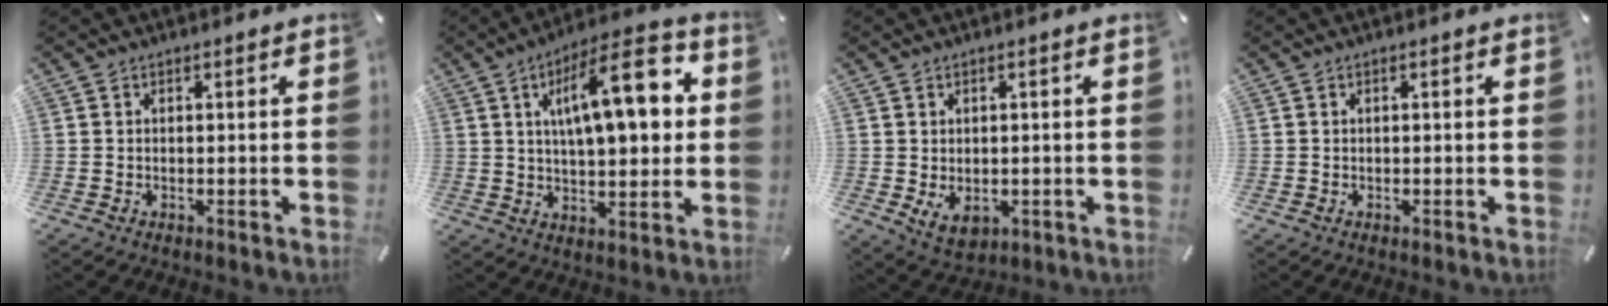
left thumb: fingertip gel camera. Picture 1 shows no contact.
{"total": 17.7, "force": [5.6, 6.9, 15.4], "torque": [-0.240, -0.008, 0.081]}
{"total": 4.3, "force": [-0.6, 3.2, 2.8], "torque": [-0.042, -0.006, -0.012]}
{"total": 0.0}